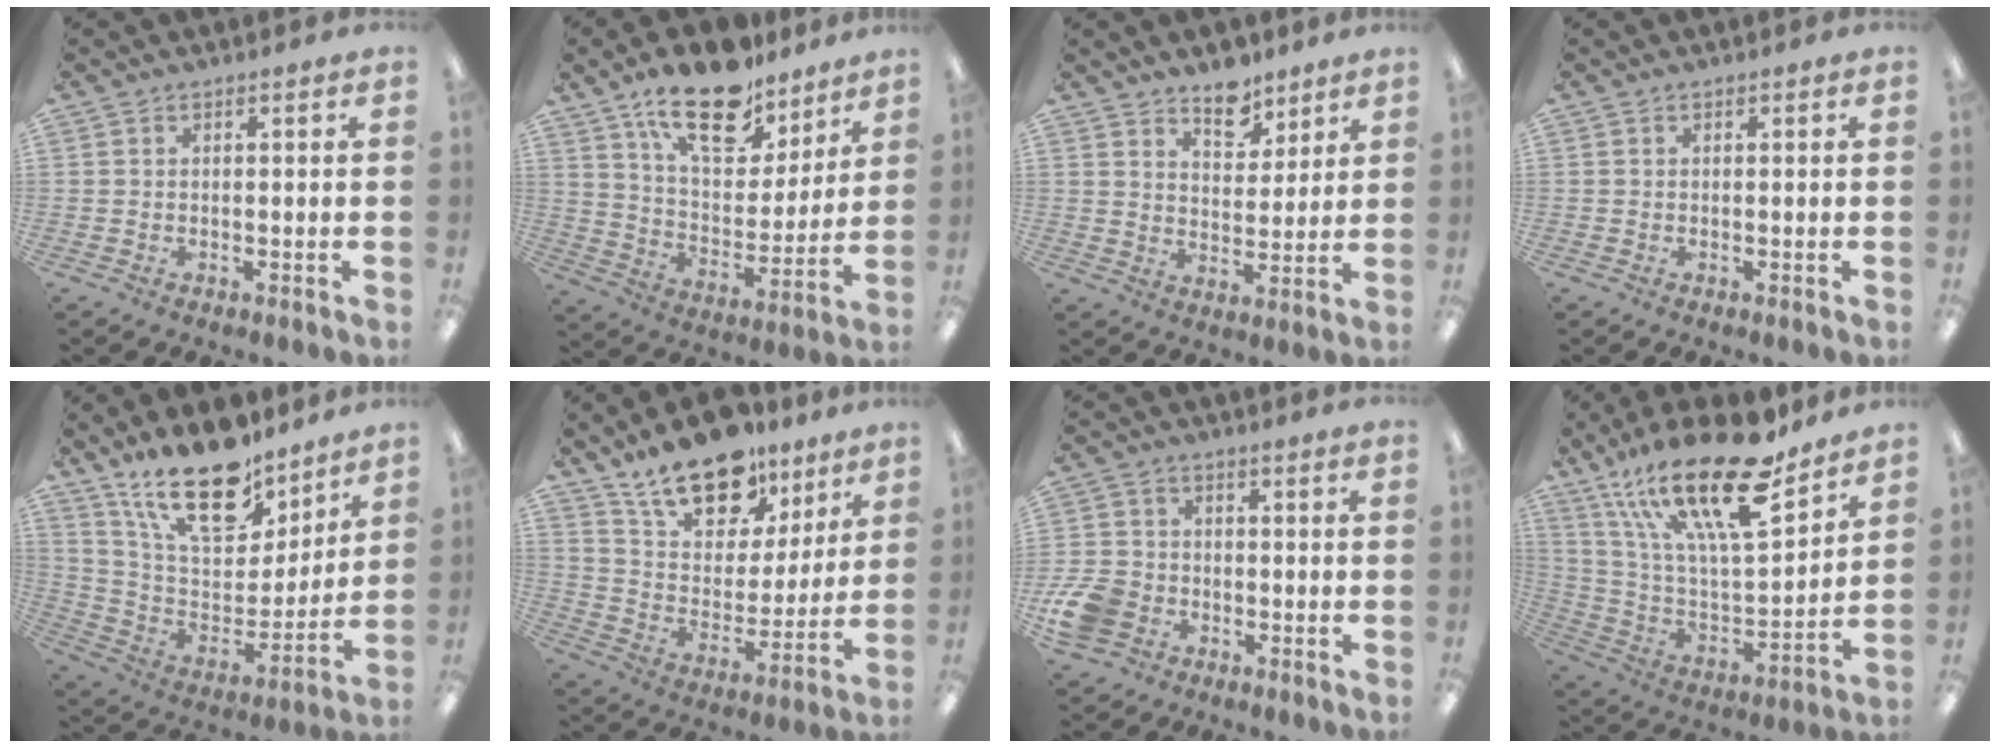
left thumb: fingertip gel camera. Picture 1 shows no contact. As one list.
[{"total": 18.9, "force": [13.6, 8.8, 9.8], "torque": [-0.160, -0.075, 0.235]}, {"total": 7.8, "force": [6.5, 3.8, 2.1], "torque": [-0.014, -0.045, 0.116]}, {"total": 0.0}, {"total": 20.4, "force": [15.1, 8.8, 10.4], "torque": [-0.192, -0.091, 0.270]}, {"total": 18.7, "force": [14.0, 9.5, 8.0], "torque": [-0.144, -0.086, 0.250]}, {"total": 9.1, "force": [-3.6, 7.1, 4.3], "torque": [-0.104, 0.025, -0.064]}, {"total": 25.5, "force": [17.7, 7.6, 16.8], "torque": [-0.303, -0.108, 0.301]}]